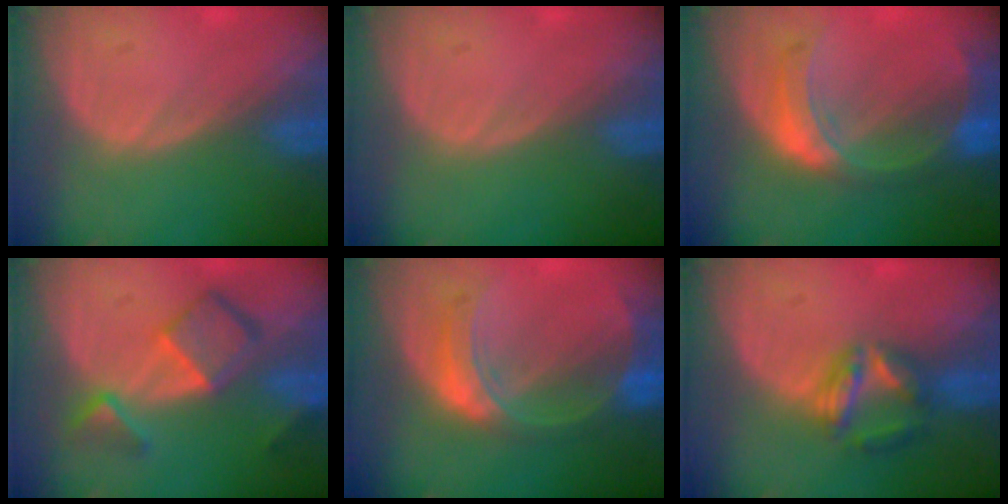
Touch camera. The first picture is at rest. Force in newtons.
{"total": 0.0}
{"total": 7.7, "press": 6.8, "slide": 3.7}
{"total": 7.4, "press": 6.4, "slide": 3.8}
{"total": 7.5, "press": 6.6, "slide": 3.7}
{"total": 5.7, "press": 5.4, "slide": 2.0}